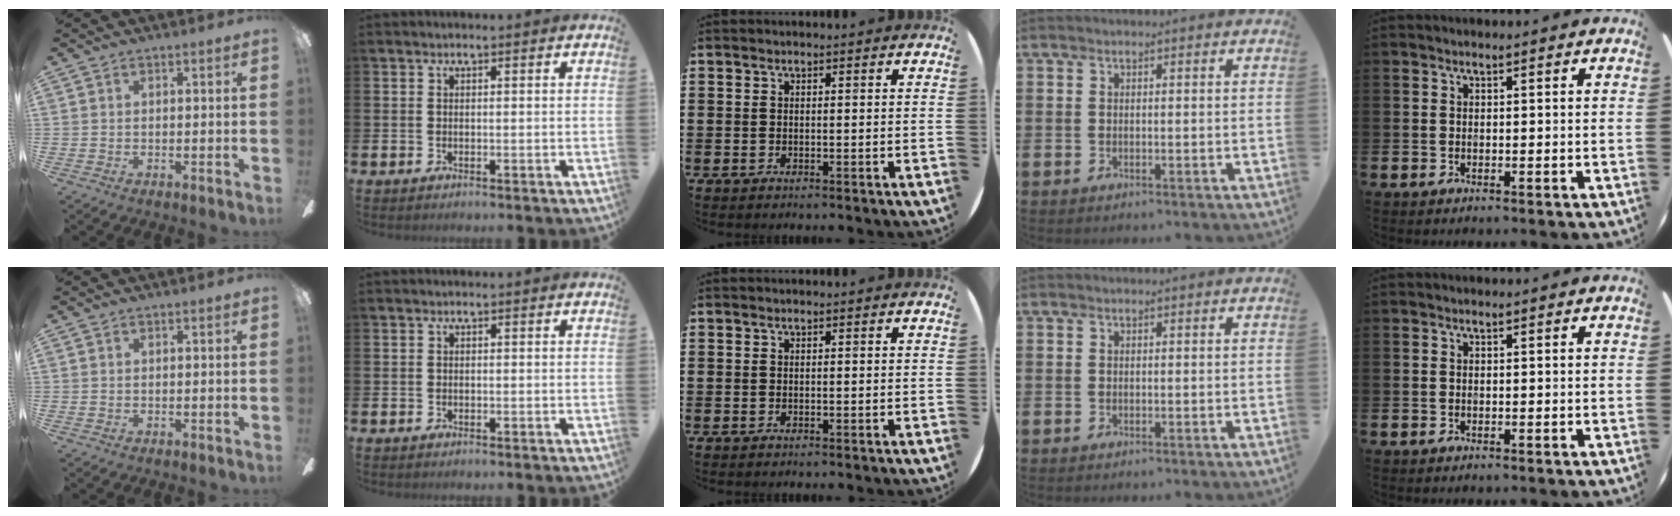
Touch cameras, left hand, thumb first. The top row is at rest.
{}